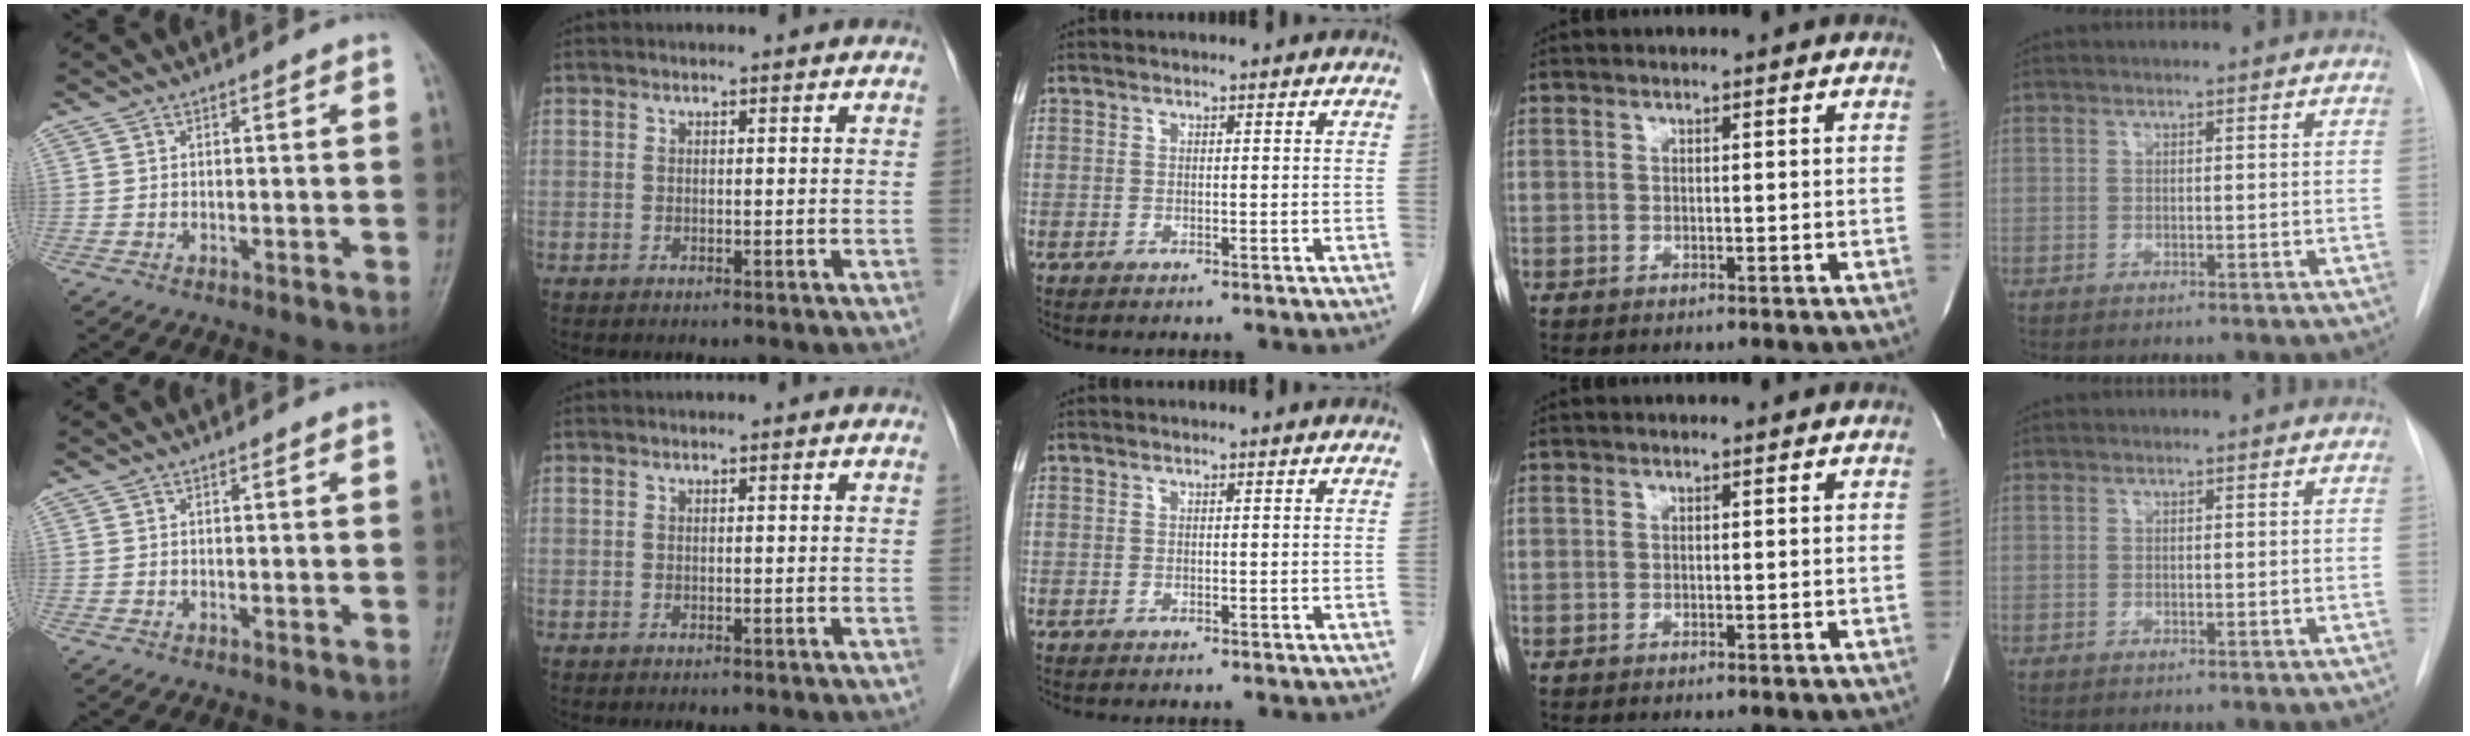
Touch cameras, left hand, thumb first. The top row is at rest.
{}